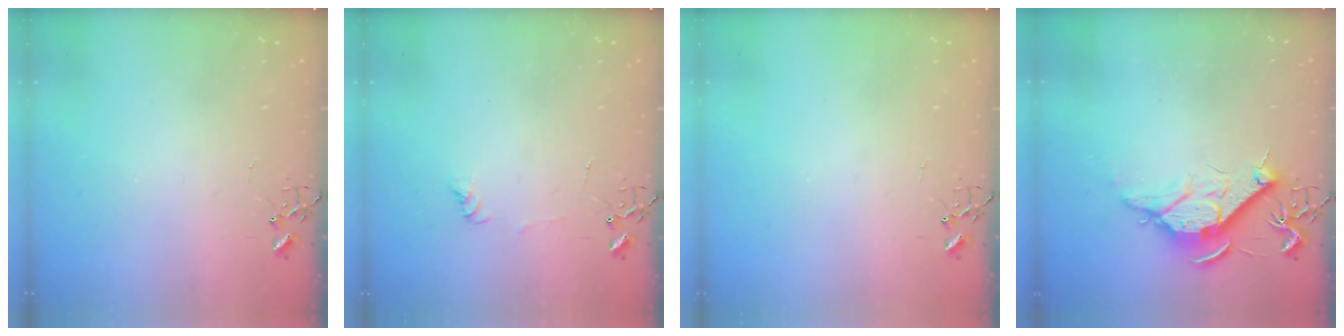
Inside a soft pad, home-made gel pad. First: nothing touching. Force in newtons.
{"total": 4.9, "press": 4.9, "slide": 0.7}
{"total": 0.0}
{"total": 12.2, "press": 12.2, "slide": 1.1}